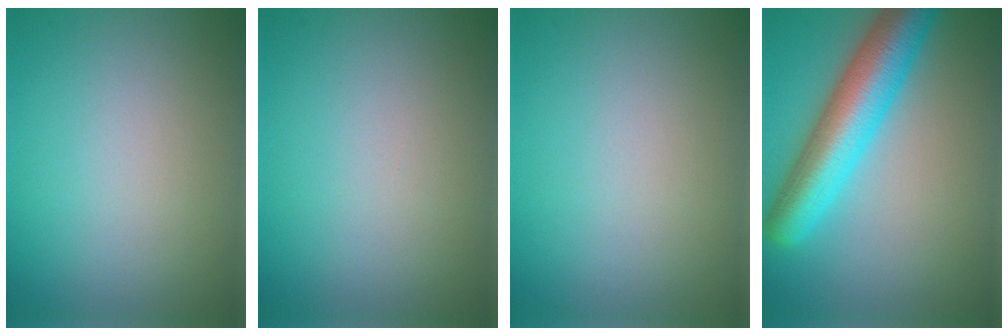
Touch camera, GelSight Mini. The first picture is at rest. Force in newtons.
{"total": 0.0}
{"total": 0.0}
{"total": 7.7, "press": 7.7, "slide": 0.4}